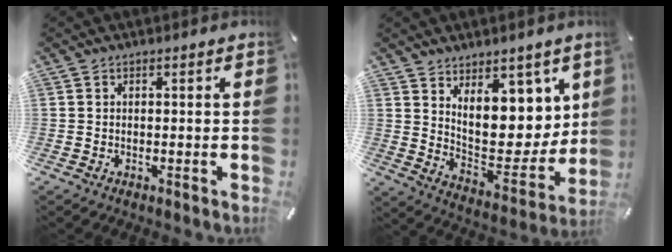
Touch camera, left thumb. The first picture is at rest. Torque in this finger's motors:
{"motor_torque": [1.17, -0.11, 0.36, -0.30, 0.37]}